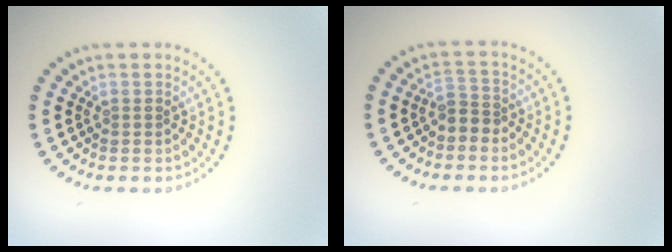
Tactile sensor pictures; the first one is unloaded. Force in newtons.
{"total": 1.9, "press": 1.6, "slide": 1.0}